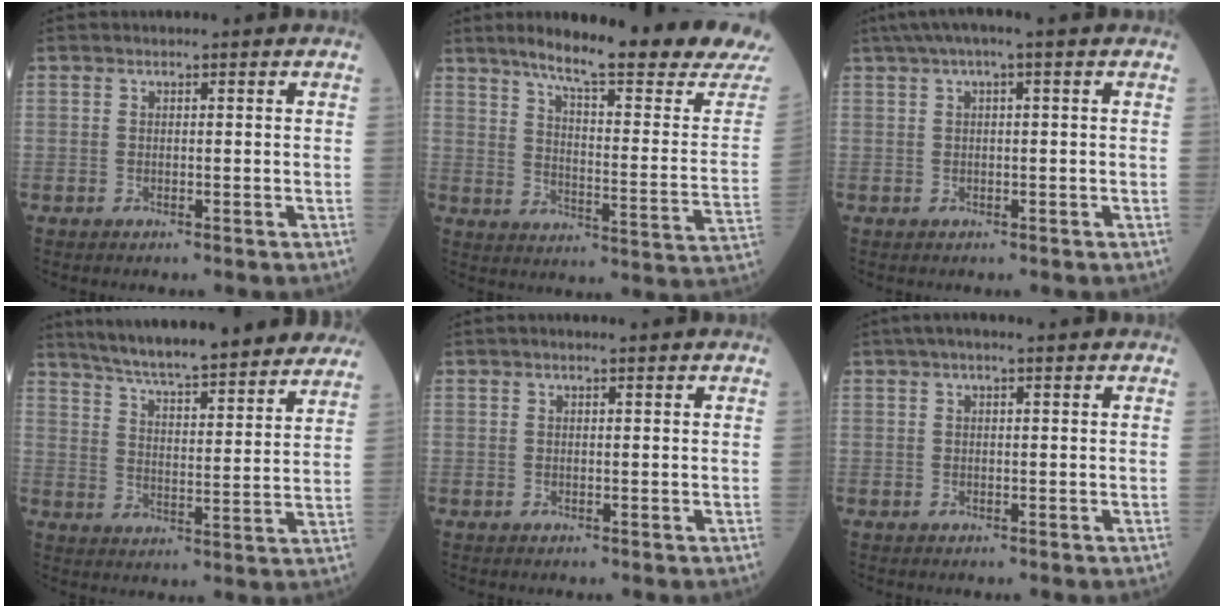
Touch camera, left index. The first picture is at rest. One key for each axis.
{"total": 22.8, "fx": 19.7, "fy": 0.1, "fz": 11.4, "tx": -0.161, "ty": -0.071, "tz": 0.258}
{"total": 4.7, "fx": 2.7, "fy": 0.2, "fz": 3.8, "tx": -0.072, "ty": 0.035, "tz": 0.048}
{"total": 25.5, "fx": 22.6, "fy": 2.8, "fz": 11.5, "tx": -0.177, "ty": -0.009, "tz": 0.301}
{"total": 1.5, "fx": 1.1, "fy": 0.1, "fz": 1.1, "tx": -0.019, "ty": 0.013, "tz": 0.016}
{"total": 3.7, "fx": 2.6, "fy": 0.3, "fz": 2.6, "tx": -0.046, "ty": 0.033, "tz": 0.041}